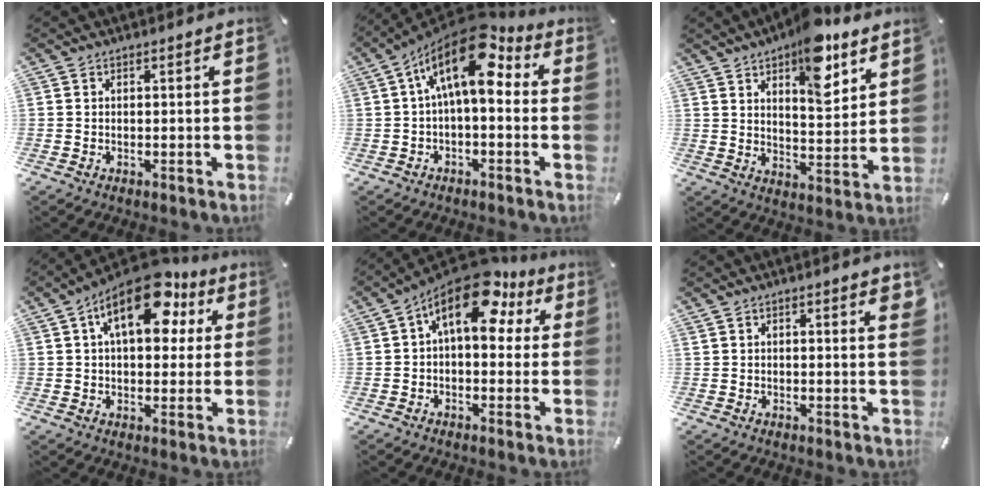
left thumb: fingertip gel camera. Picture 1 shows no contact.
{"total": 15.3, "force": [5.6, 7.2, 12.3], "torque": [-0.224, -0.029, 0.092]}
{"total": 13.1, "force": [8.4, 5.7, 8.2], "torque": [-0.109, -0.047, 0.142]}
{"total": 16.9, "force": [7.4, 9.2, 12.1], "torque": [-0.180, -0.018, 0.124]}
{"total": 15.4, "force": [7.2, 7.6, 11.4], "torque": [-0.178, -0.039, 0.121]}
{"total": 1.7, "force": [1.1, 0.3, 1.3], "torque": [-0.019, -0.003, 0.018]}